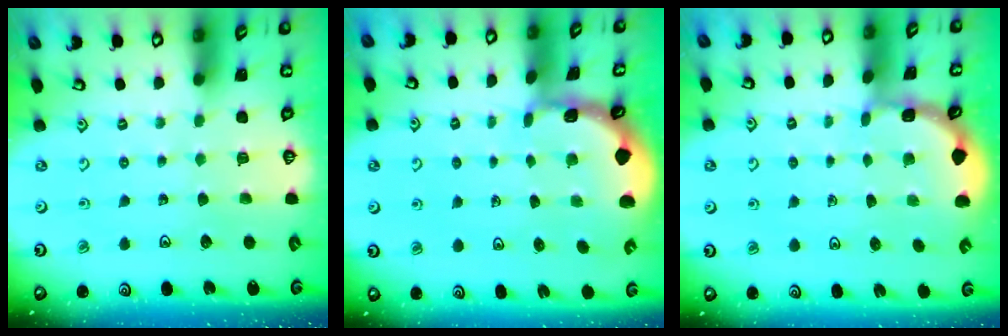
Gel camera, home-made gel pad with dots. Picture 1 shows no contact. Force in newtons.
{"total": 0.9, "press": 0.9, "slide": 0.2}
{"total": 1.7, "press": 1.7, "slide": 0.2}